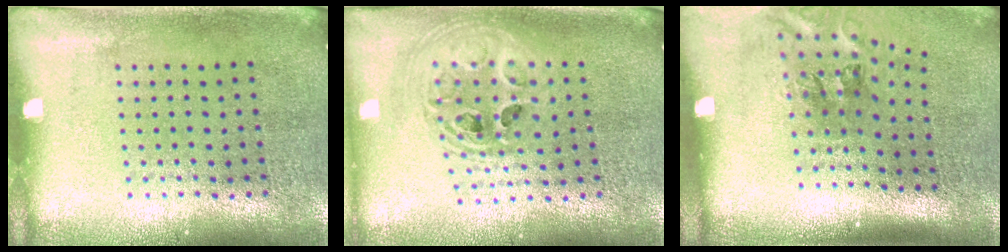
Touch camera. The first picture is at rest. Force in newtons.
{"total": 2.1, "press": 1.7, "slide": 1.2}
{"total": 1.7, "press": 1.2, "slide": 1.3}